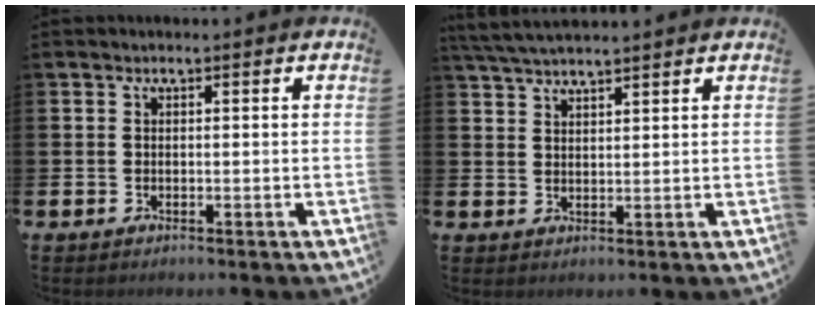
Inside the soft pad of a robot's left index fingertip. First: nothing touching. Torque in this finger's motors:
{"motor_torque": [0.98, -1.16, 0.27, 0.19]}